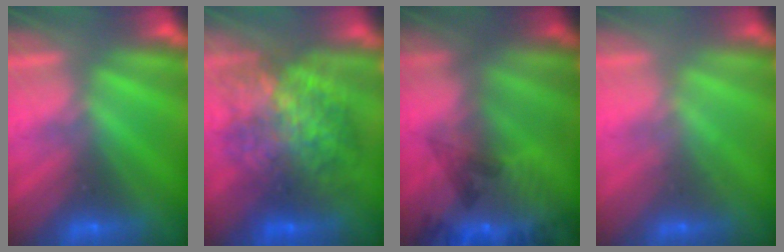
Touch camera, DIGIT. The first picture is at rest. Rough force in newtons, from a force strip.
{"total": 7.3}
{"total": 5.8}
{"total": 2.2}